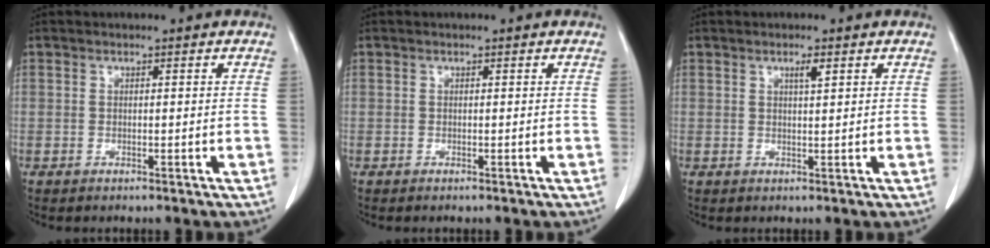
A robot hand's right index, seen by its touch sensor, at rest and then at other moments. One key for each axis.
{"total": 0.0}
{"total": 1.6, "fx": 0.9, "fy": 0.1, "fz": 1.3, "tx": -0.024, "ty": -0.002, "tz": 0.014}